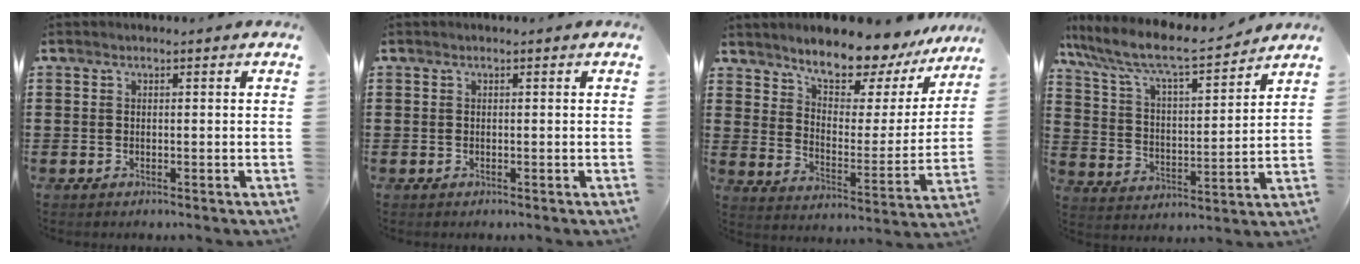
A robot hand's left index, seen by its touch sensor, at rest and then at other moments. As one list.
[{"total": 0.0}, {"total": 9.2, "force": [8.5, 1.7, 3.0], "torque": [-0.074, -0.067, 0.145]}, {"total": 8.3, "force": [7.1, 1.2, 4.2], "torque": [-0.111, -0.045, 0.117]}]